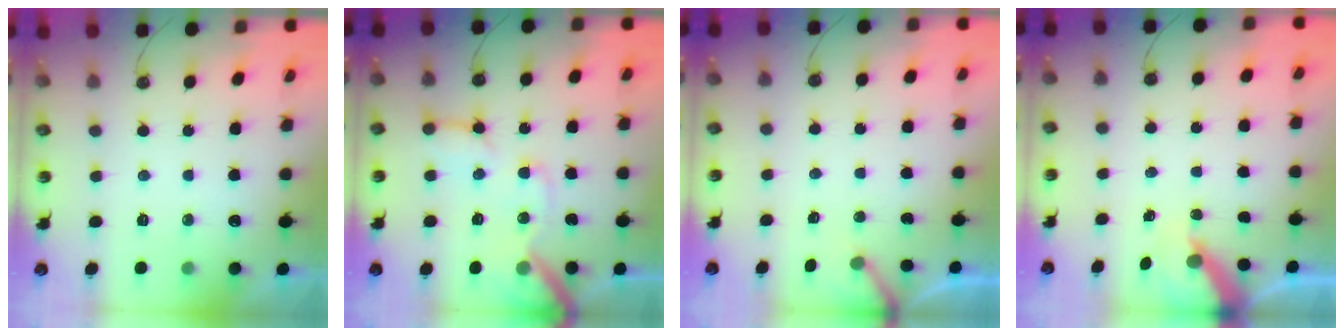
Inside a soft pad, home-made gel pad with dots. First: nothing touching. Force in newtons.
{"total": 13.2, "press": 13.1, "slide": 1.9}
{"total": 3.0, "press": 3.0, "slide": 0.3}
{"total": 6.6, "press": 6.5, "slide": 0.4}